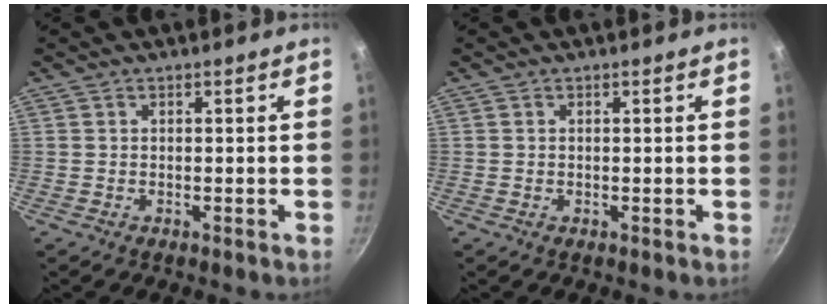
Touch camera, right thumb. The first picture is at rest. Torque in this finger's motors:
{"motor_torque": [-0.19, 0.75, -0.12, 0.08, 0.02]}